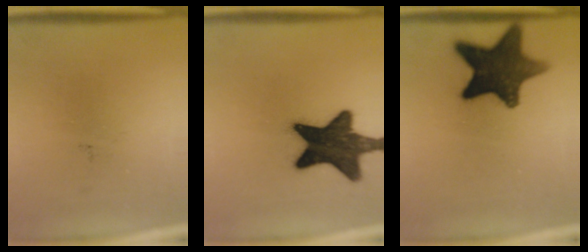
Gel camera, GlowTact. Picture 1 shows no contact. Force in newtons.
{"total": 16.1}
{"total": 14.4}